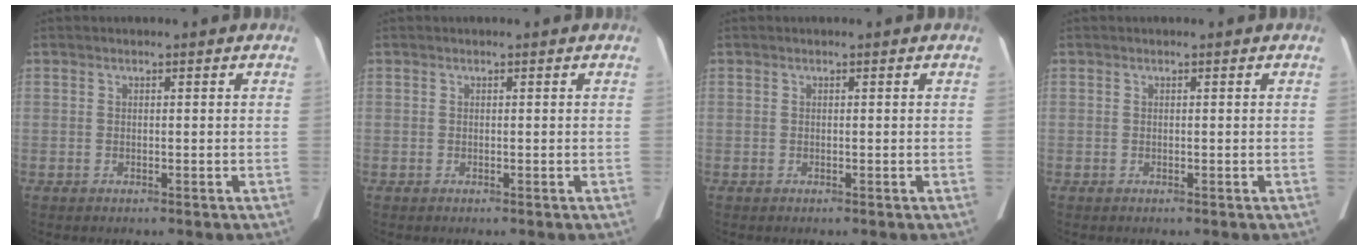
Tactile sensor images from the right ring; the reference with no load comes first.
{"total": 0.0}
{"total": 0.0}
{"total": 0.0}